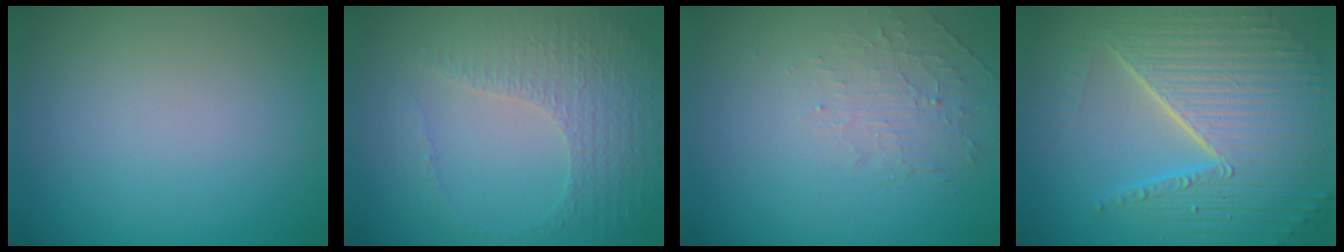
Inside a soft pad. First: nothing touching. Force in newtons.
{"total": 4.6, "press": 3.1, "slide": 3.3}
{"total": 1.9, "press": 0.6, "slide": 1.8}
{"total": 9.5, "press": 6.0, "slide": 7.4}